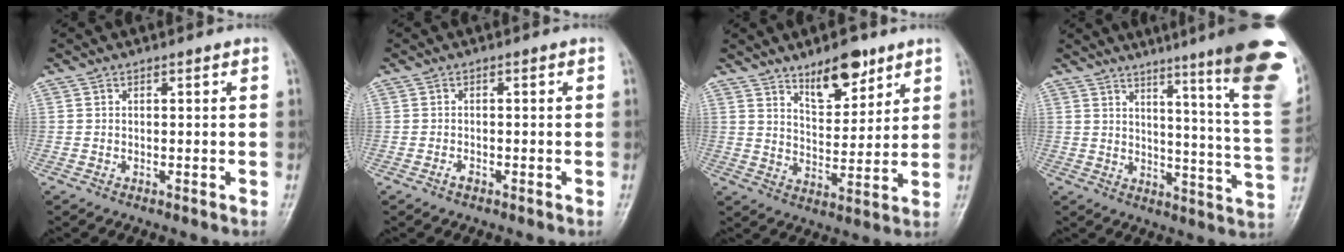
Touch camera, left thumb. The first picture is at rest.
{"total": 1.3, "force": [-0.9, 0.6, 0.7], "torque": [-0.015, 0.007, -0.017]}
{"total": 9.6, "force": [6.5, 4.1, 5.8], "torque": [-0.064, -0.046, 0.108]}
{"total": 22.7, "force": [13.9, 1.1, 17.9], "torque": [-0.207, -0.089, 0.172]}